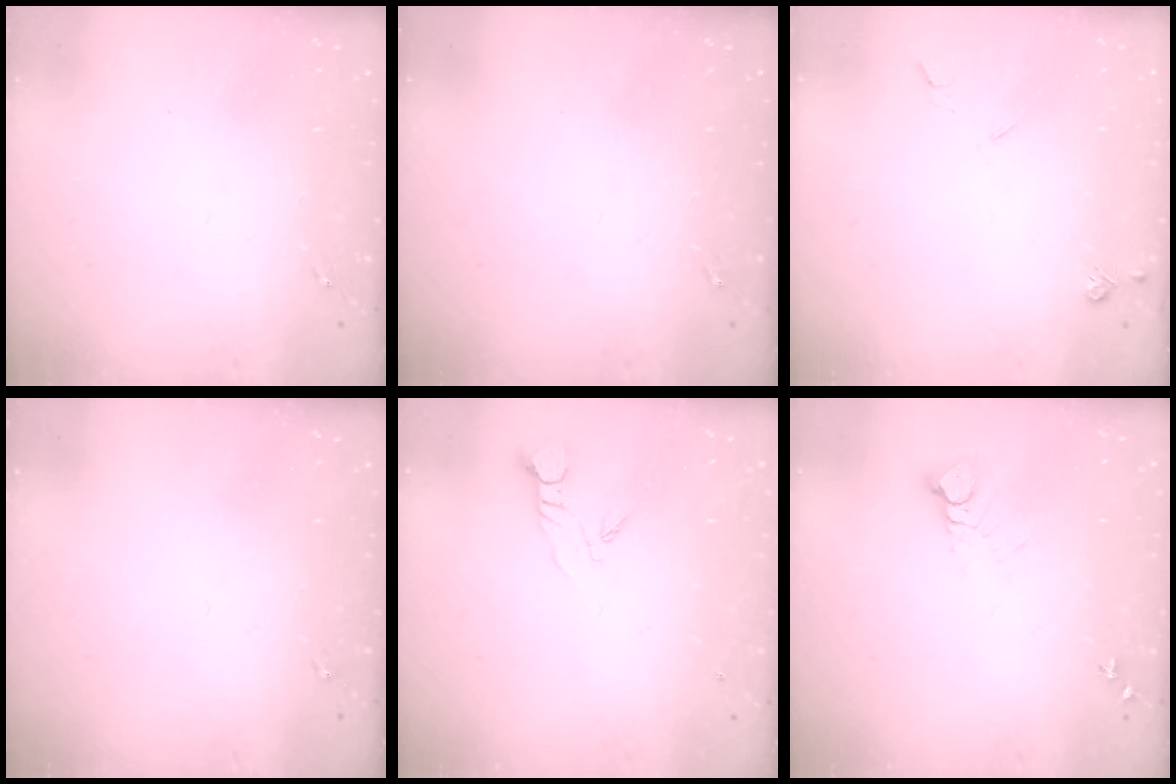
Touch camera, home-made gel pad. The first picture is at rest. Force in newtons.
{"total": 0.0}
{"total": 4.6, "press": 4.5, "slide": 0.7}
{"total": 0.0}
{"total": 3.8, "press": 3.8, "slide": 0.3}
{"total": 4.0, "press": 3.9, "slide": 0.4}